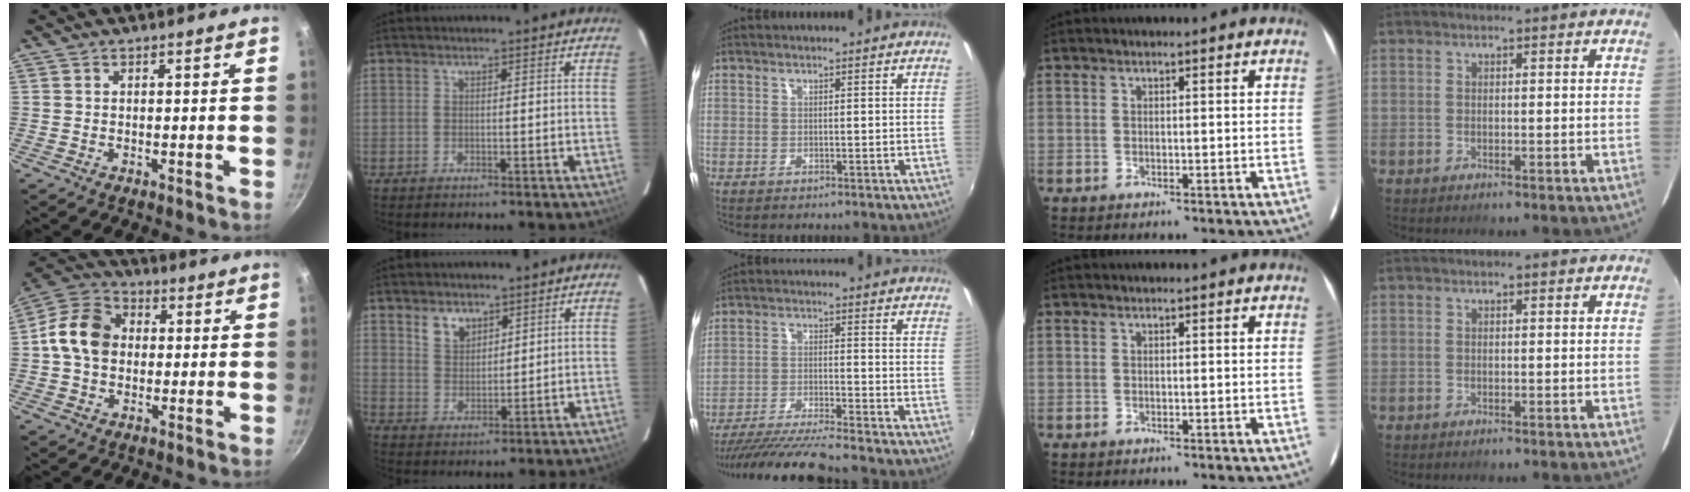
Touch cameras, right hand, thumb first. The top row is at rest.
{"thumb": {"total": 11.4, "force": [0.2, 9.0, 7.0], "torque": [-0.096, 0.023, -0.017]}, "index": {"total": 4.8, "force": [2.9, 3.1, 2.3], "torque": [-0.038, 0.005, 0.059]}, "middle": {"total": 11.6, "force": [-10.4, -0.6, 5.0], "torque": [-0.116, -0.021, -0.188]}}